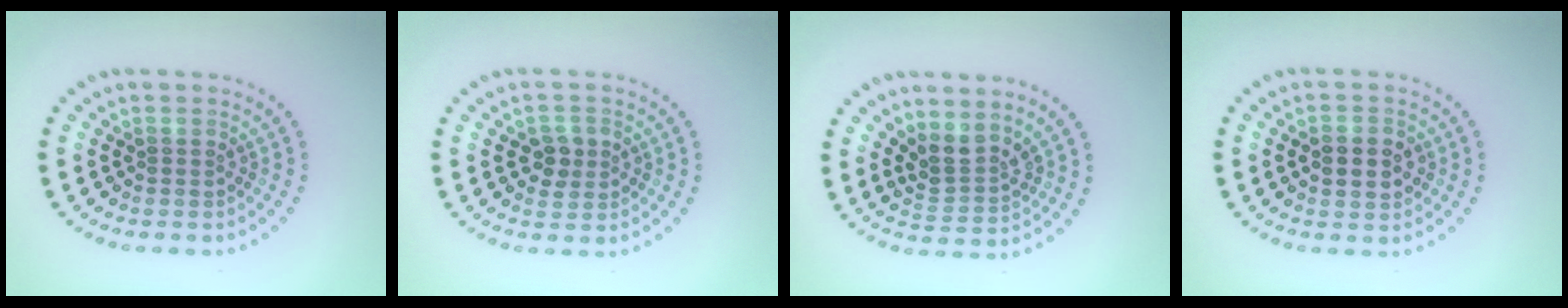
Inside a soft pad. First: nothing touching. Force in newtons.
{"total": 2.2, "press": 2.1, "slide": 0.3}
{"total": 2.7, "press": 2.0, "slide": 1.9}
{"total": 3.8, "press": 3.8, "slide": 0.2}